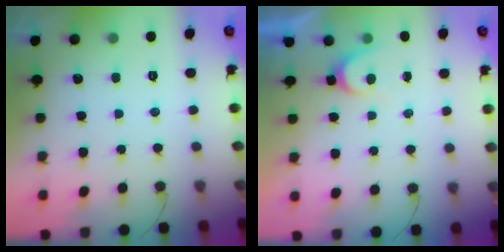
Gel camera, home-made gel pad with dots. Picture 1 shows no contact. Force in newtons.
{"total": 3.5, "press": 3.5, "slide": 0.3}